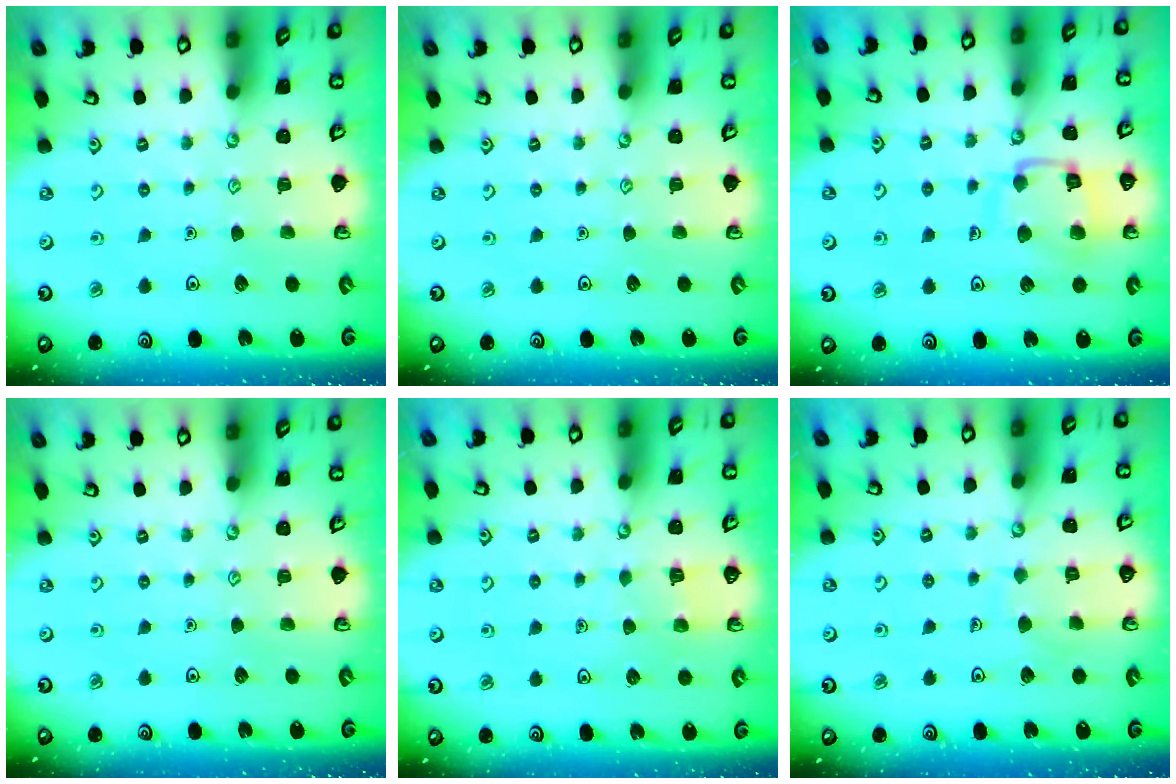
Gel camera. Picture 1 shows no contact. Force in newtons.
{"total": 0.0}
{"total": 12.6, "press": 12.6, "slide": 1.2}
{"total": 0.0}
{"total": 2.6, "press": 2.6, "slide": 0.2}
{"total": 5.4, "press": 5.4, "slide": 0.5}